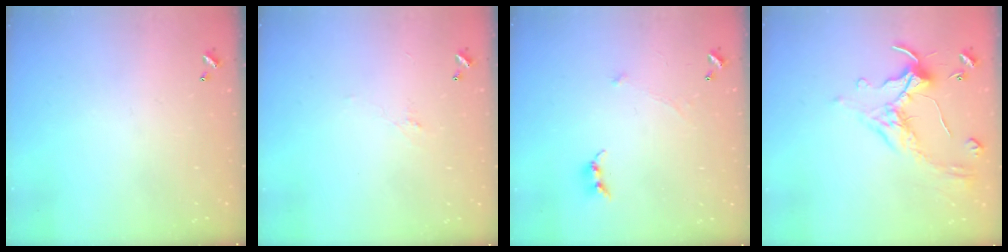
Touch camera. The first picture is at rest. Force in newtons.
{"total": 0.5, "press": 0.0, "slide": 0.5}
{"total": 0.8, "press": 0.6, "slide": 0.5}
{"total": 1.4, "press": 1.2, "slide": 0.7}